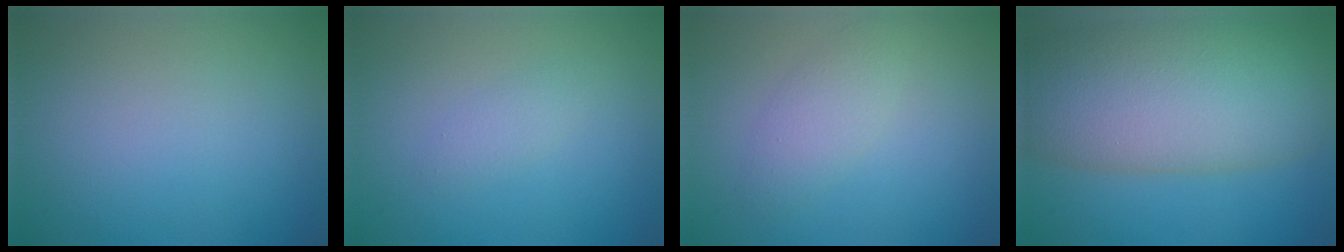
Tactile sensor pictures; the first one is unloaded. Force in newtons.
{"total": 1.2, "press": 1.2, "slide": 0.0}
{"total": 2.3, "press": 2.3, "slide": 0.2}
{"total": 11.9, "press": 11.9, "slide": 0.8}